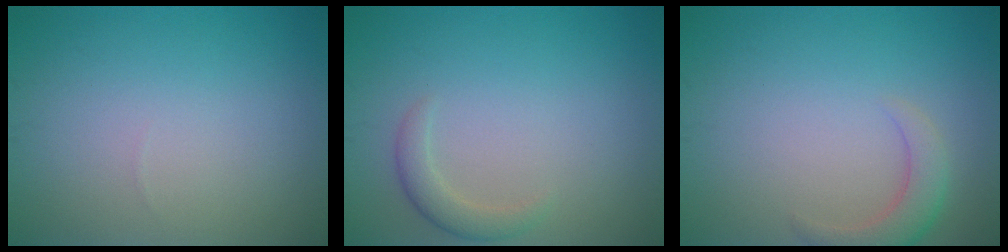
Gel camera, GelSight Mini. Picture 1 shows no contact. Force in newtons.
{"total": 1.8, "press": 1.8, "slide": 0.0}
{"total": 2.7, "press": 2.7, "slide": 0.3}